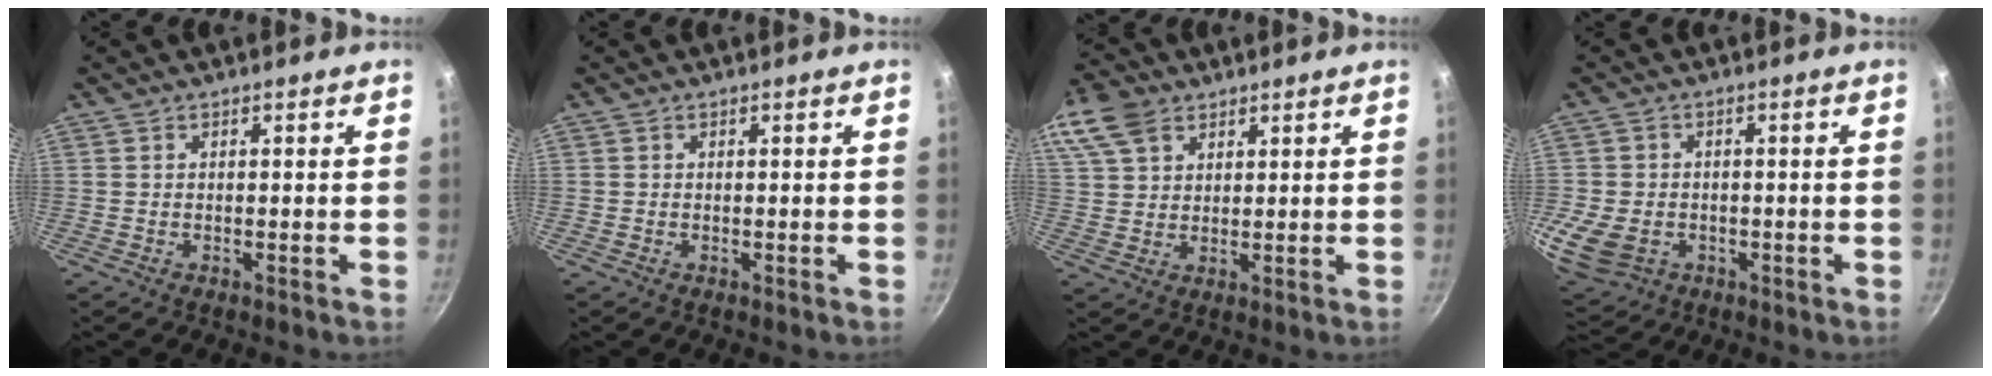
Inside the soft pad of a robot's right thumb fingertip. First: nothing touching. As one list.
[{"total": 0.0}, {"total": 10.1, "force": [5.7, 6.6, 5.0], "torque": [-0.093, 0.001, 0.107]}, {"total": 10.6, "force": [-2.5, 8.2, 6.2], "torque": [-0.123, 0.001, -0.038]}]